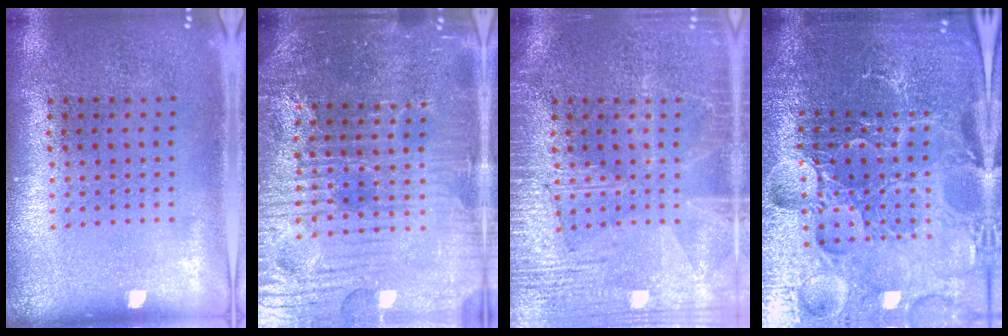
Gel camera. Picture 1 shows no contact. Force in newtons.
{"total": 5.6, "press": 5.3, "slide": 1.9}
{"total": 4.3, "press": 4.2, "slide": 0.5}
{"total": 5.6, "press": 5.2, "slide": 2.1}